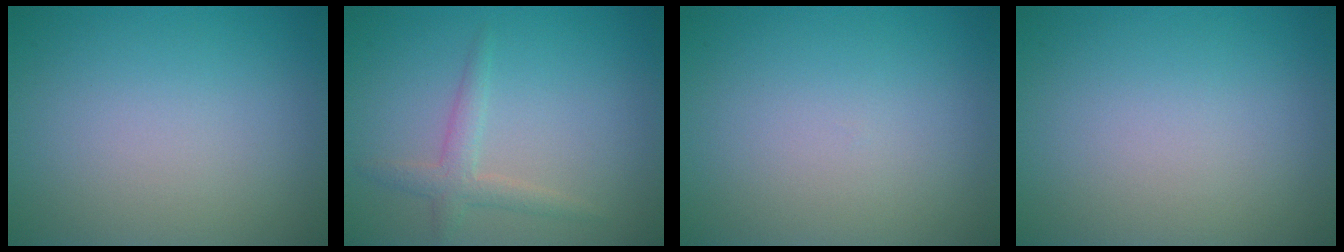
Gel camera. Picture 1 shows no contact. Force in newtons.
{"total": 2.1, "press": 2.0, "slide": 0.1}
{"total": 0.0}
{"total": 0.0}